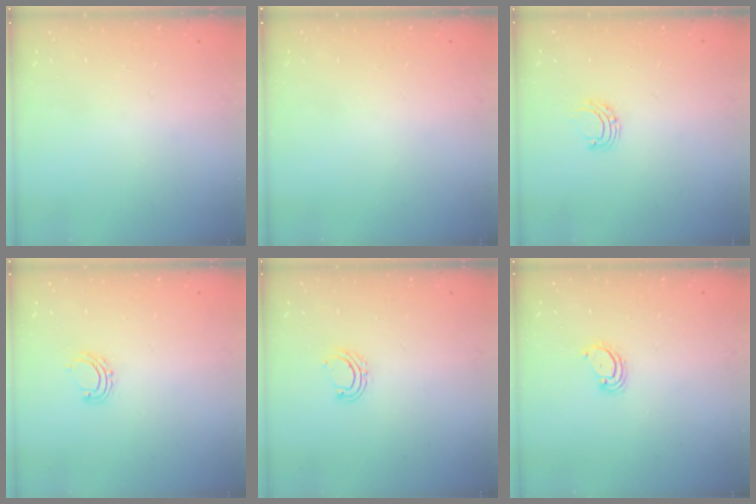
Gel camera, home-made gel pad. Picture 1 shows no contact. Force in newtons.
{"total": 0.0}
{"total": 5.1, "press": 5.1, "slide": 0.4}
{"total": 5.4, "press": 5.3, "slide": 0.7}
{"total": 4.7, "press": 4.7, "slide": 0.8}
{"total": 2.8, "press": 2.8, "slide": 0.2}